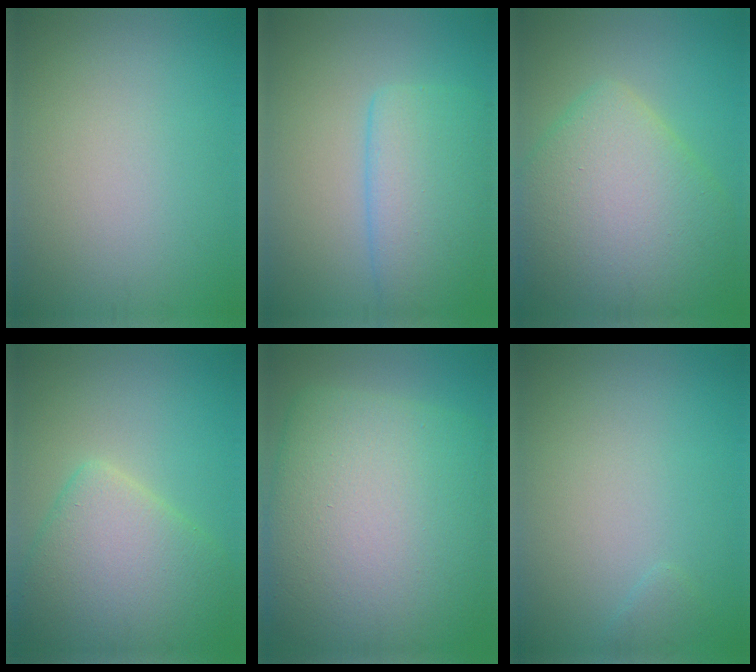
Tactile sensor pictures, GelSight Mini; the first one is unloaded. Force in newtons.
{"total": 5.9, "press": 5.9, "slide": 0.5}
{"total": 9.3, "press": 9.3, "slide": 0.3}
{"total": 7.1, "press": 7.1, "slide": 0.3}
{"total": 16.4, "press": 16.4, "slide": 0.5}
{"total": 0.6, "press": 0.6, "slide": 0.1}